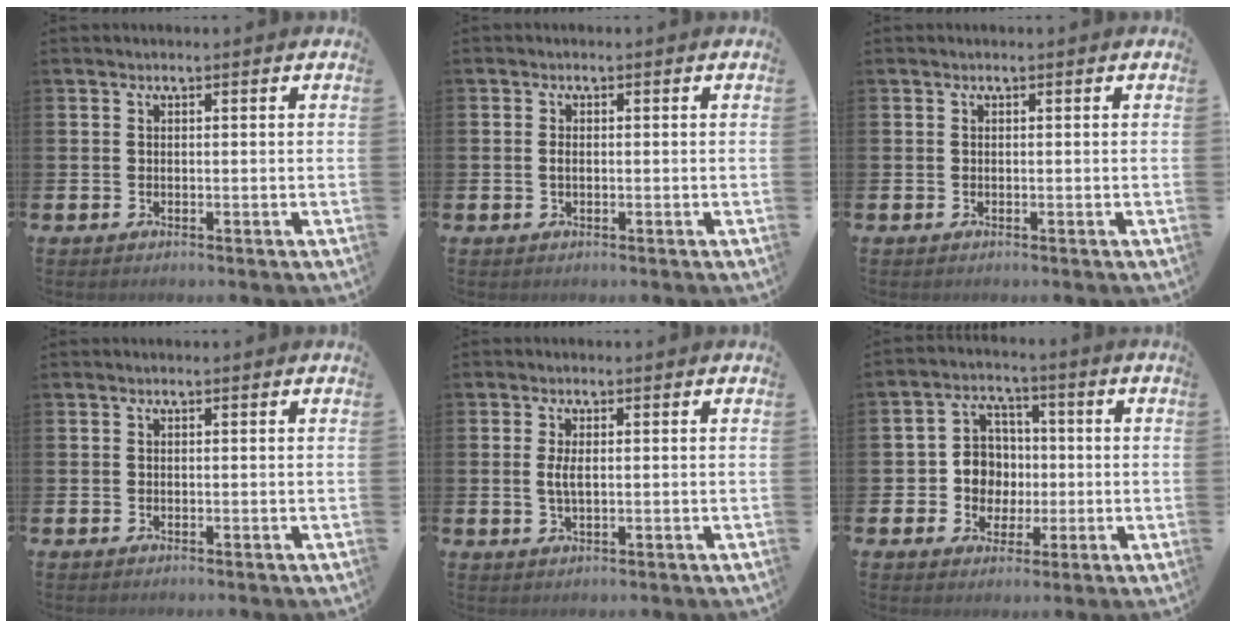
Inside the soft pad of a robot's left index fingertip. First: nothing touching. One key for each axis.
{"total": 0.8, "fx": 0.0, "fy": 0.6, "fz": 0.6, "tx": 0.004, "ty": -0.001, "tz": -0.004}
{"total": 0.0}
{"total": 0.0}
{"total": 3.2, "fx": 0.5, "fy": 1.2, "fz": 2.9, "tx": -0.056, "ty": 0.005, "tz": 0.006}
{"total": 6.5, "fx": 0.3, "fy": 6.1, "fz": 2.2, "tx": -0.056, "ty": 0.012, "tz": 0.001}